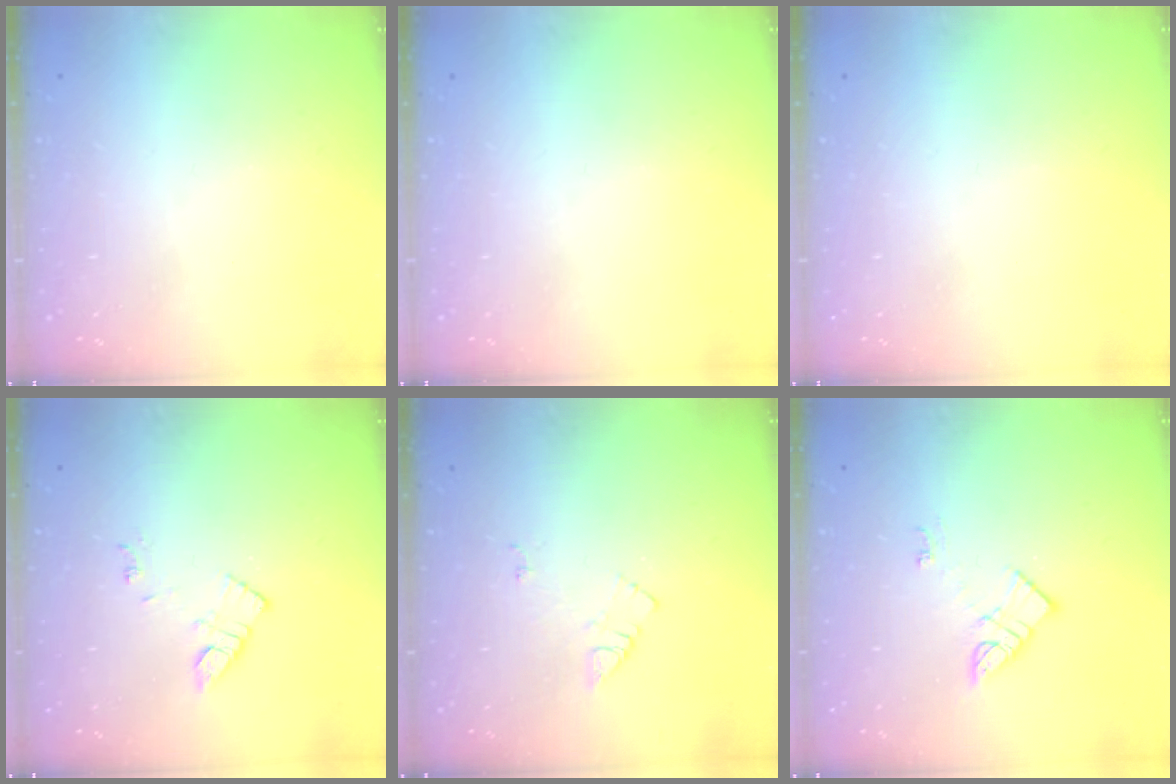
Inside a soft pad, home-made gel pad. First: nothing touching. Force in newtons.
{"total": 0.0}
{"total": 0.0}
{"total": 8.3, "press": 8.3, "slide": 0.6}
{"total": 6.2, "press": 6.2, "slide": 0.8}
{"total": 6.4, "press": 6.4, "slide": 0.6}